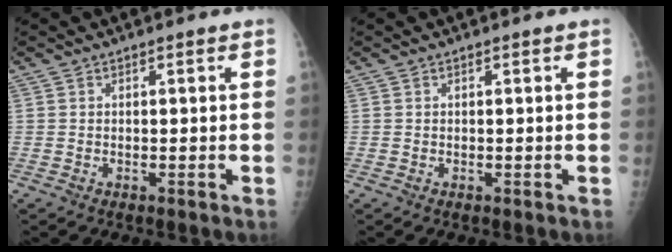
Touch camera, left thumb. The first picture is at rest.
{"total": 0.0}